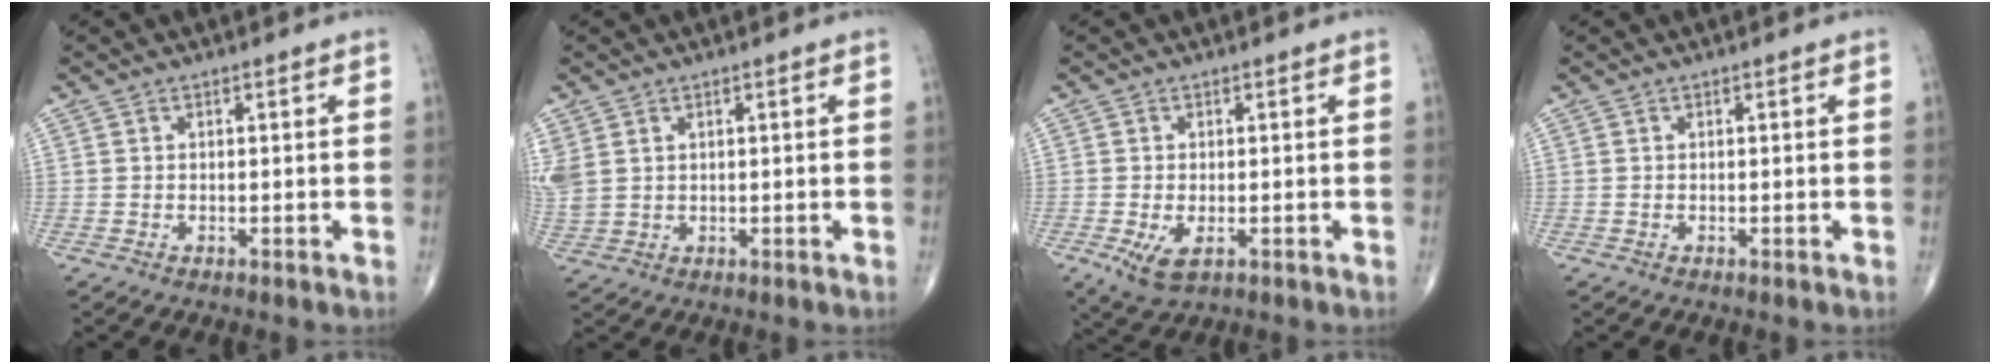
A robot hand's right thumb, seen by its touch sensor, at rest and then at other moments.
{"total": 5.2, "force": [1.8, 3.7, 3.2], "torque": [-0.091, 0.005, 0.049]}
{"total": 4.7, "force": [-1.5, 2.3, 3.8], "torque": [-0.077, -0.013, -0.019]}
{"total": 0.0}